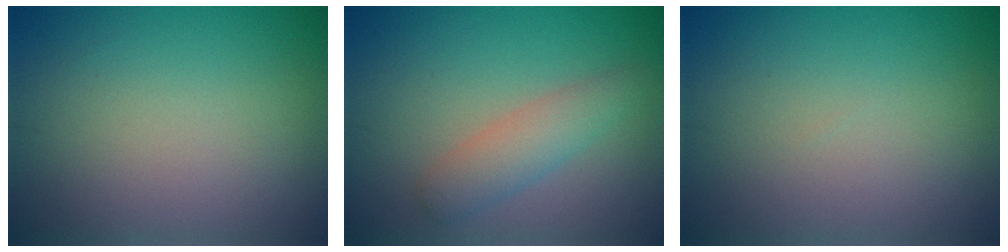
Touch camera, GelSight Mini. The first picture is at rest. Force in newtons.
{"total": 2.8, "press": 2.8, "slide": 0.1}
{"total": 0.0}